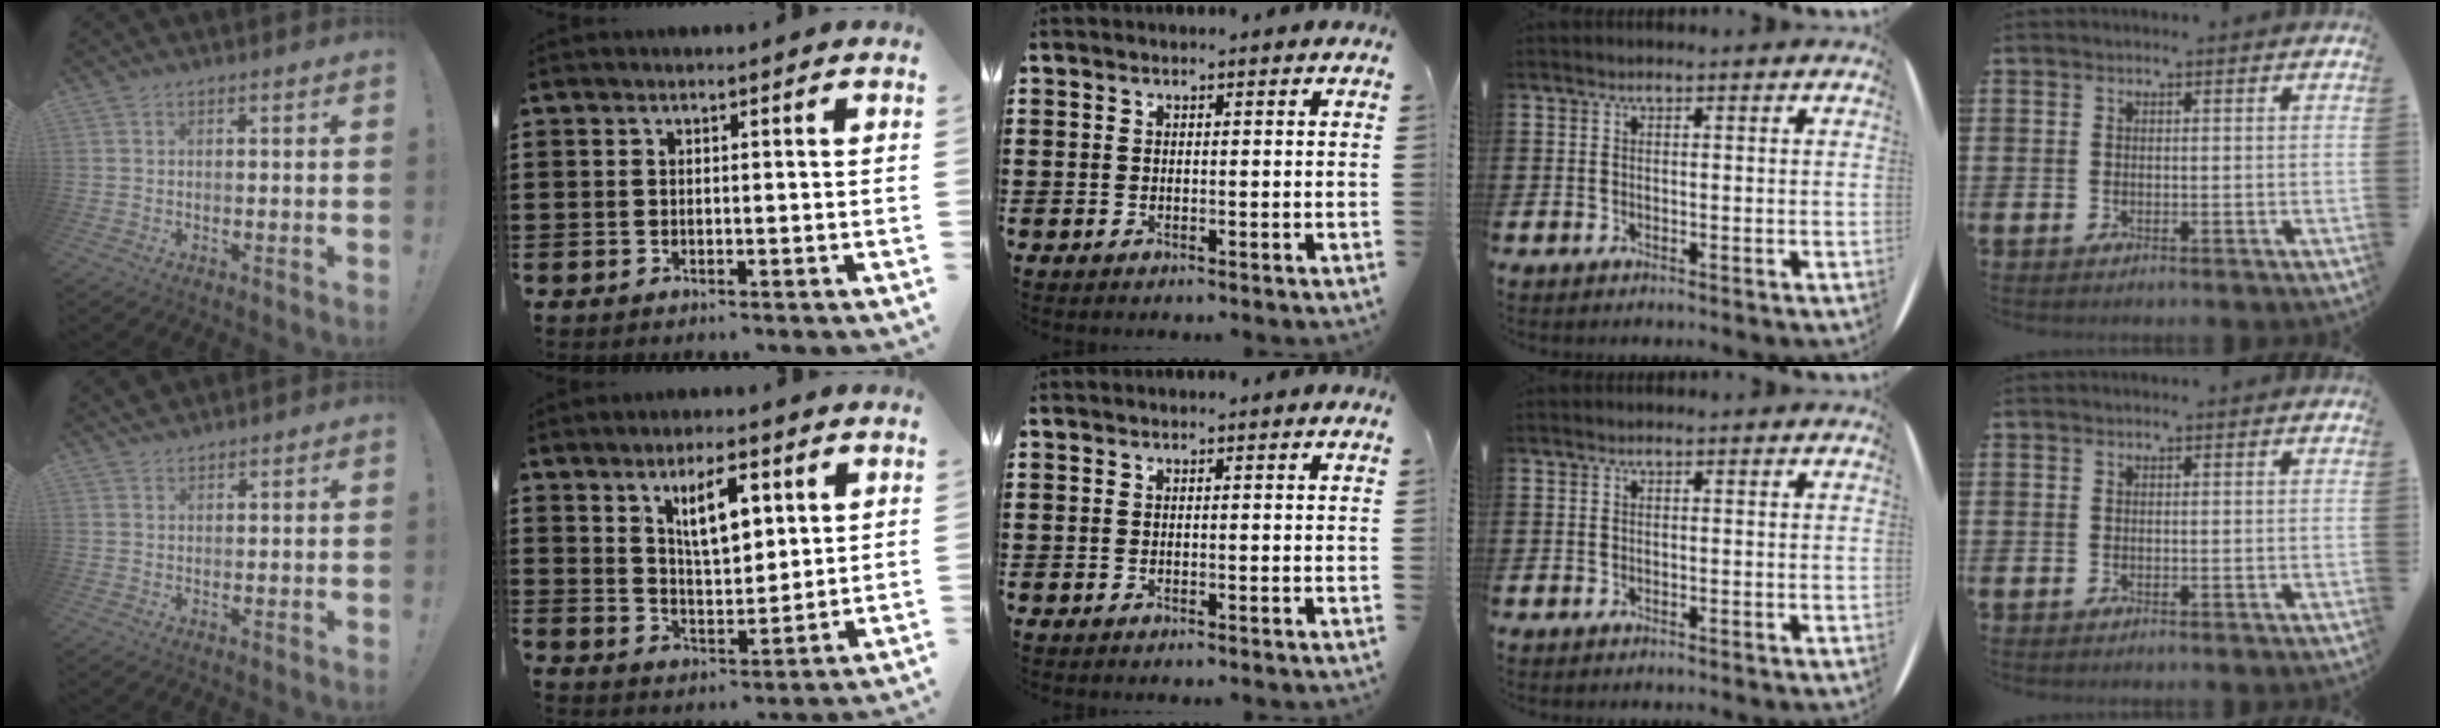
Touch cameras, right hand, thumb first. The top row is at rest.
{"thumb": {"total": 1.9, "force": [1.7, 0.8, 0.1], "torque": [-0.004, -0.009, 0.033]}, "index": {"total": 7.5, "force": [3.4, 3.0, 6.0], "torque": [-0.104, -0.001, 0.054]}}